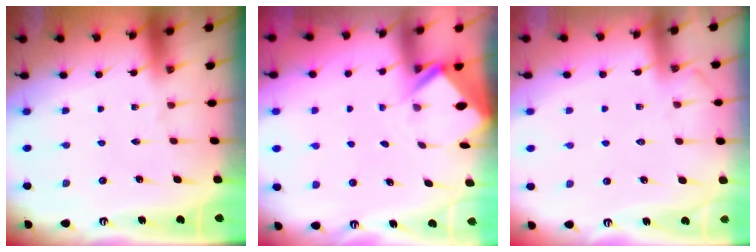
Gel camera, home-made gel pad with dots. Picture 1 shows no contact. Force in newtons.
{"total": 2.6, "press": 2.6, "slide": 0.1}
{"total": 5.0, "press": 5.0, "slide": 0.6}